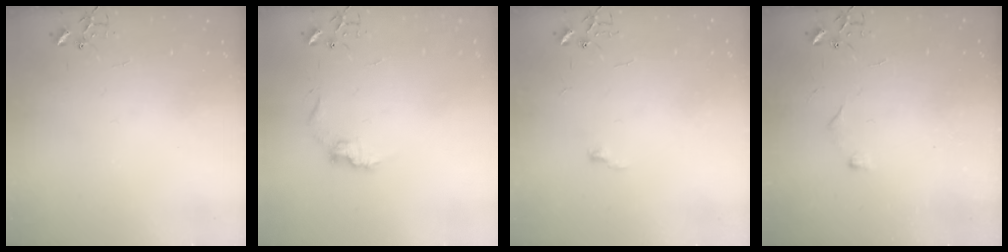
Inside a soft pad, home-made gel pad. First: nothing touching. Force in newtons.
{"total": 7.8, "press": 7.8, "slide": 0.4}
{"total": 3.5, "press": 3.5, "slide": 0.4}
{"total": 4.3, "press": 4.3, "slide": 0.6}